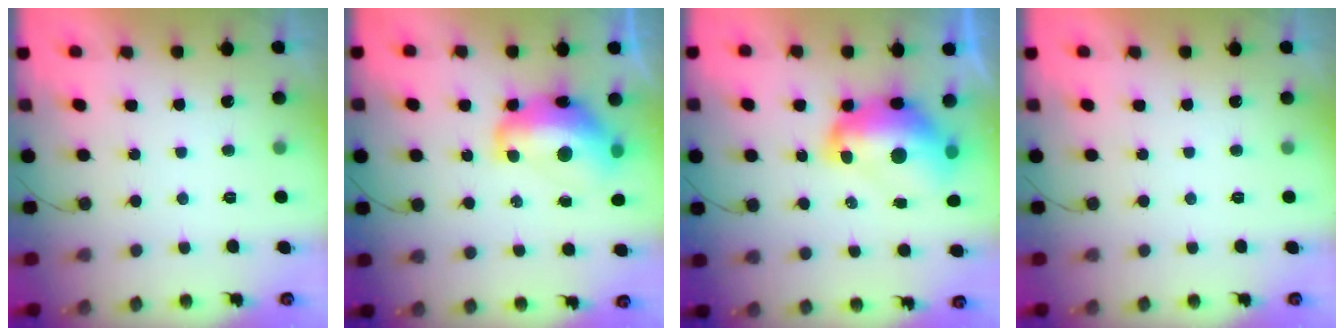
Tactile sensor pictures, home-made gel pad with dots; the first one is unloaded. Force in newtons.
{"total": 15.6, "press": 15.5, "slide": 1.5}
{"total": 14.1, "press": 14.0, "slide": 1.4}
{"total": 0.0}